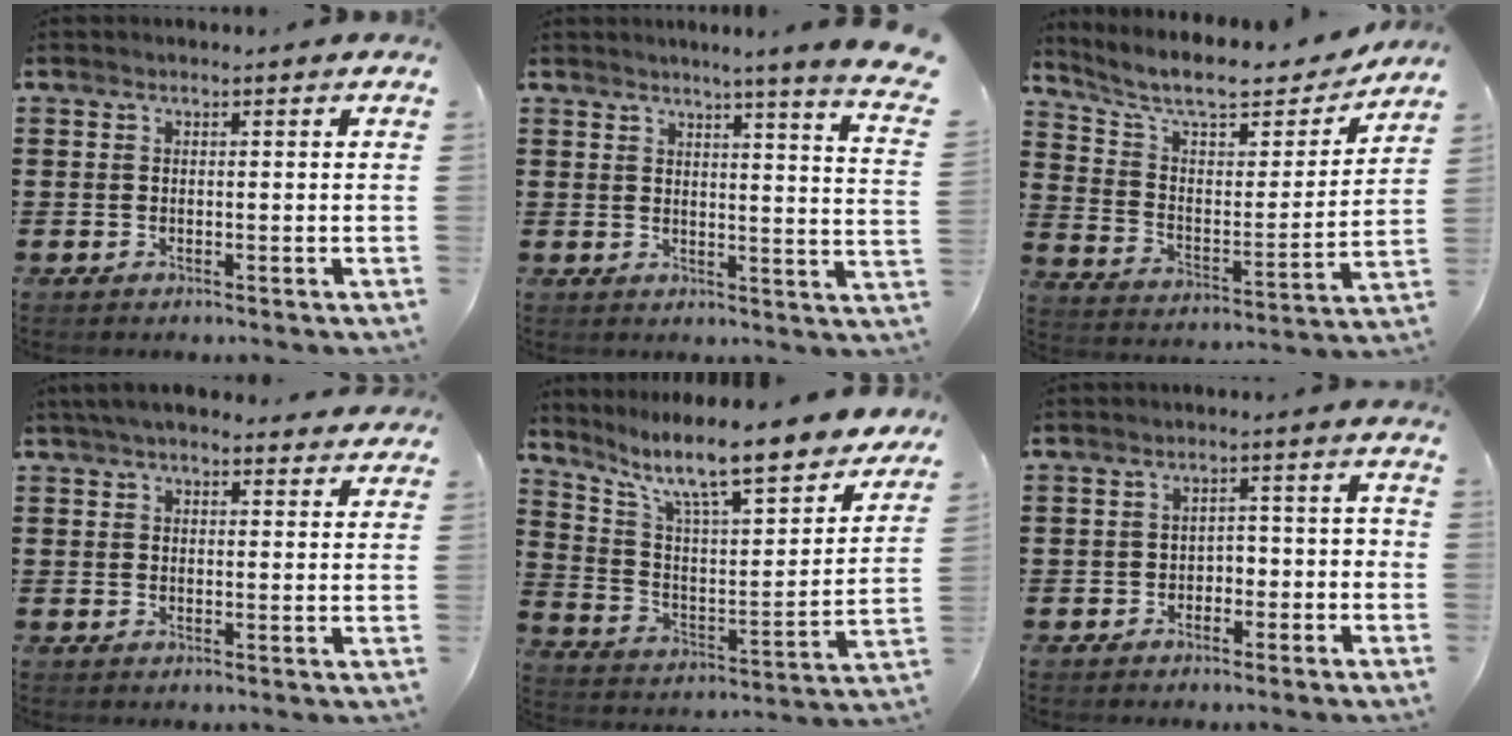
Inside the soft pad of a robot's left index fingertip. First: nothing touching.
{"total": 4.1, "force": [3.2, -1.5, 2.0], "torque": [-0.046, -0.034, 0.047]}
{"total": 9.8, "force": [8.3, 2.0, 4.8], "torque": [-0.120, -0.050, 0.140]}
{"total": 4.1, "force": [3.6, 1.1, 1.6], "torque": [-0.041, -0.001, 0.068]}
{"total": 10.1, "force": [8.2, 1.1, 5.8], "torque": [-0.130, -0.066, 0.130]}
{"total": 2.9, "force": [-2.3, 1.5, 0.9], "torque": [-0.022, 0.006, -0.051]}